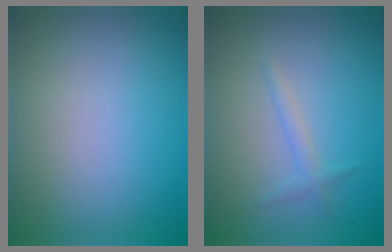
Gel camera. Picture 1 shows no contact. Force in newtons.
{"total": 1.1, "press": 1.1, "slide": 0.1}